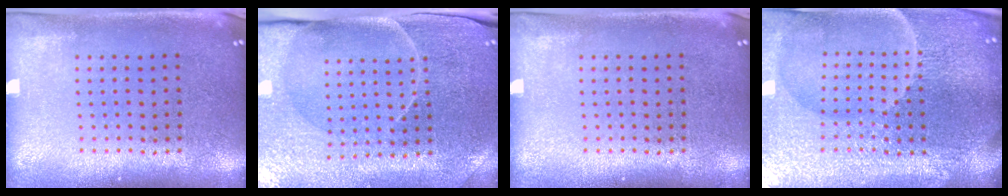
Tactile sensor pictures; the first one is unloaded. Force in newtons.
{"total": 3.6, "press": 3.6, "slide": 0.5}
{"total": 0.0}
{"total": 6.6, "press": 5.8, "slide": 3.0}